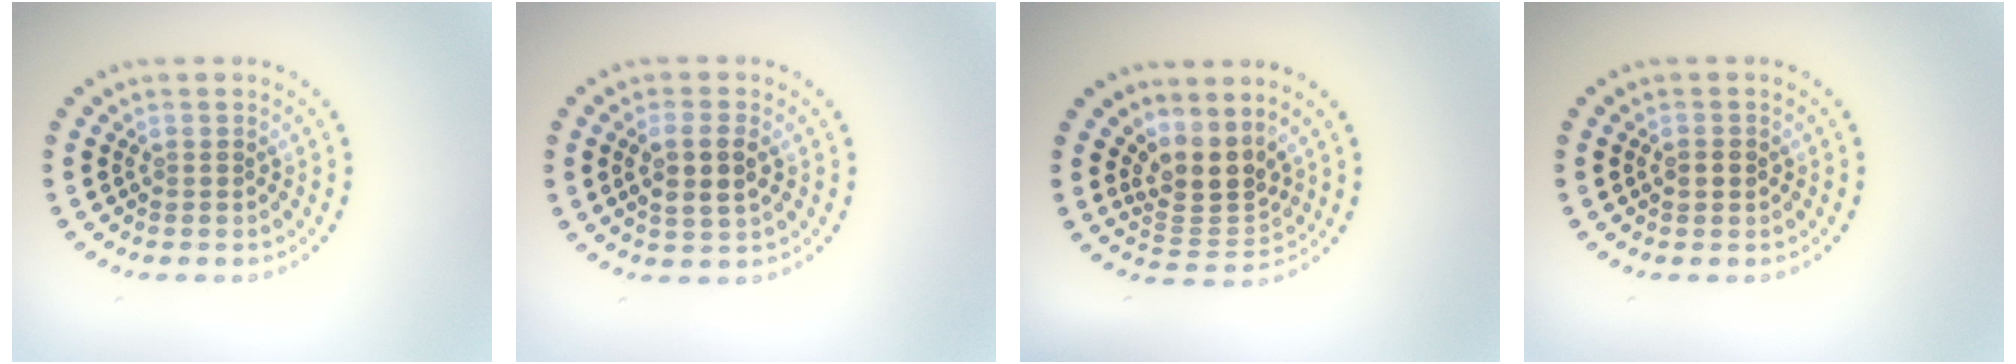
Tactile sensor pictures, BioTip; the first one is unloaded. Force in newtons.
{"total": 3.0, "press": 2.9, "slide": 0.8}
{"total": 3.6, "press": 2.7, "slide": 2.4}
{"total": 1.4, "press": 1.4, "slide": 0.0}